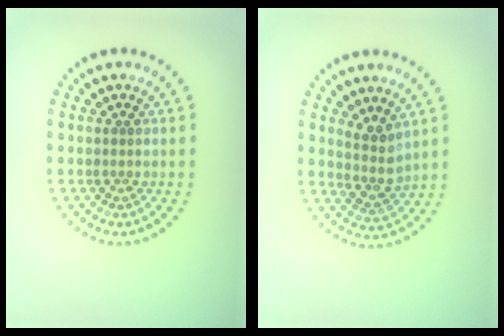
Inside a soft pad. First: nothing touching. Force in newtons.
{"total": 2.7, "press": 2.1, "slide": 1.6}